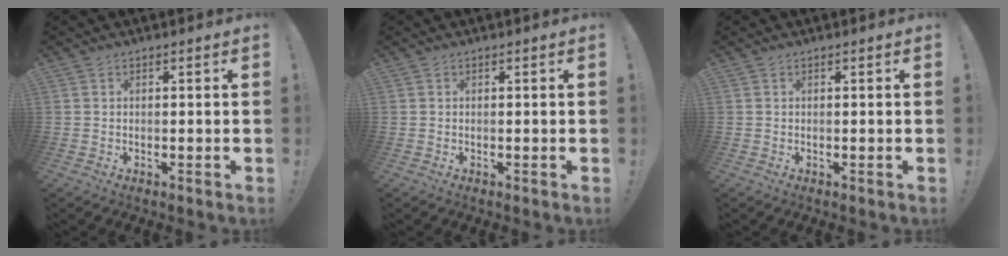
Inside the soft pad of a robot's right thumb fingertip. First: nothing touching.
{"total": 0.0}
{"total": 0.0}